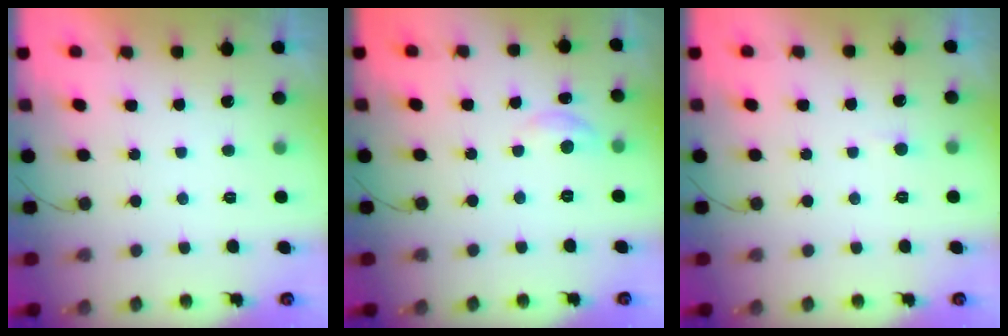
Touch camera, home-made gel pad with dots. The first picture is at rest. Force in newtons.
{"total": 3.9, "press": 3.9, "slide": 0.3}
{"total": 1.6, "press": 1.6, "slide": 0.1}